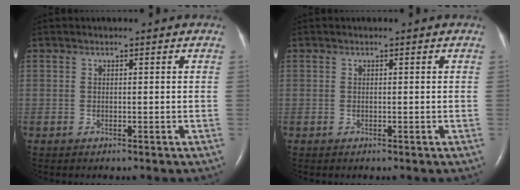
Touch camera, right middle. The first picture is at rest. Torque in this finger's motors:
{"motor_torque": [0.09, -0.05, 0.06, 0.00]}